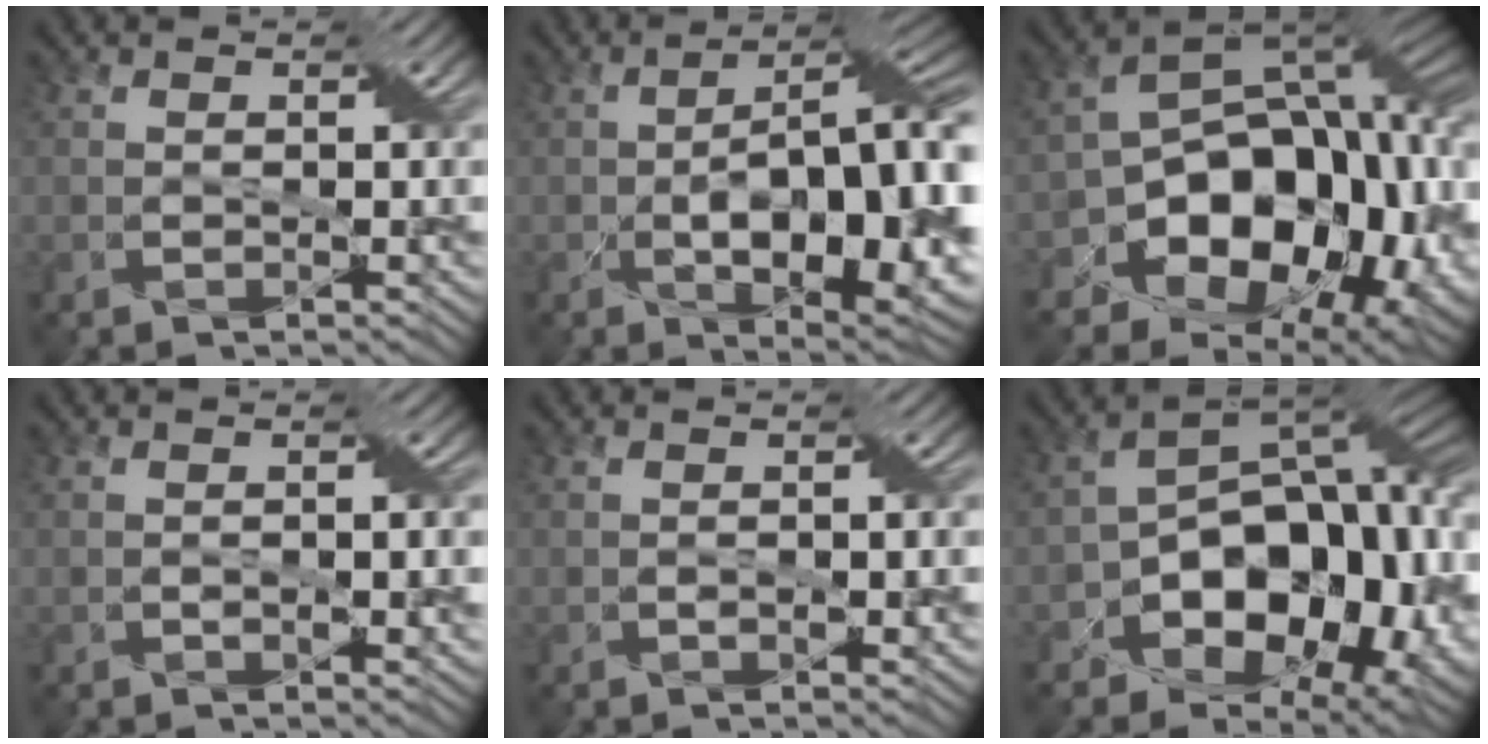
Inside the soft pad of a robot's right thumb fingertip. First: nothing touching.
{"total": 16.9, "force": [-1.8, 7.7, 14.9], "torque": [-0.218, -0.013, -0.015]}
{"total": 18.7, "force": [-4.3, 13.1, 12.7], "torque": [-0.204, -0.027, -0.060]}
{"total": 2.8, "force": [-0.5, 0.9, 2.6], "torque": [-0.041, 0.000, -0.008]}
{"total": 2.1, "force": [-0.4, 0.7, 2.0], "torque": [-0.030, 0.003, -0.006]}
{"total": 17.3, "force": [-4.1, 11.2, 12.4], "torque": [-0.180, -0.011, -0.064]}